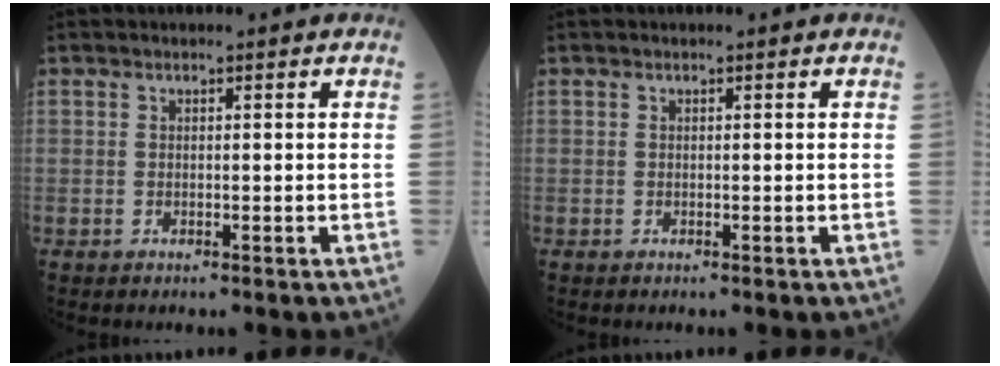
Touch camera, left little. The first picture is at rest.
{"total": 0.0}